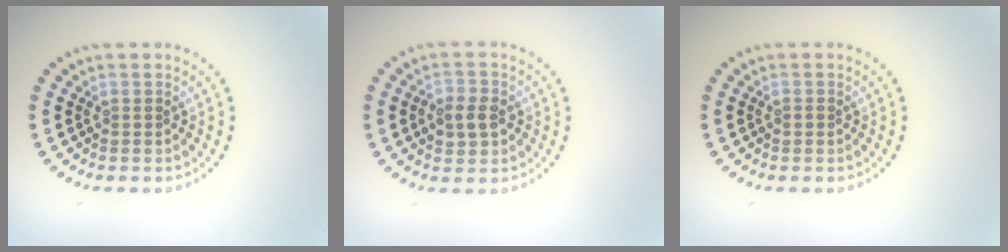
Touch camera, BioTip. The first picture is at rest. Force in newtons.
{"total": 2.8, "press": 2.8, "slide": 0.3}
{"total": 0.7, "press": 0.7, "slide": 0.0}